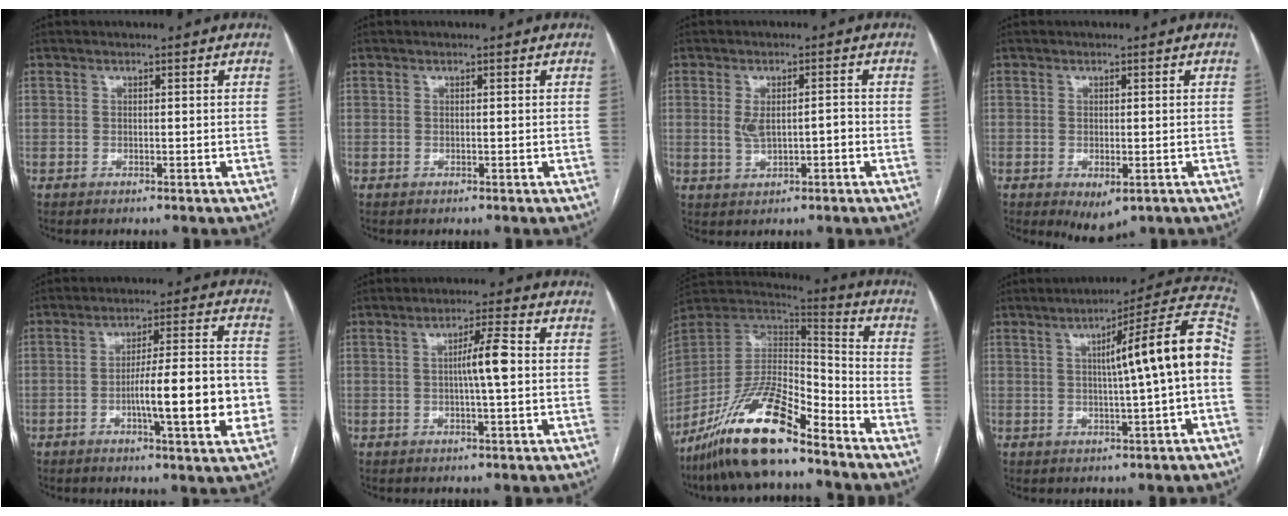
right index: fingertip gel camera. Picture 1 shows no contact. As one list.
[{"total": 0.0}, {"total": 4.3, "force": [-0.4, 1.9, 3.8], "torque": [-0.074, 0.008, 0.000]}, {"total": 3.9, "force": [-1.8, 1.8, 3.0], "torque": [-0.040, -0.008, -0.013]}, {"total": 13.9, "force": [-3.3, 1.6, 13.4], "torque": [-0.203, 0.009, -0.049]}, {"total": 5.2, "force": [0.1, 0.3, 5.2], "torque": [-0.088, 0.010, 0.001]}, {"total": 18.6, "force": [-13.3, 4.3, 12.2], "torque": [-0.248, -0.006, -0.245]}, {"total": 13.9, "force": [0.6, -0.3, 13.9], "torque": [-0.190, 0.031, 0.004]}]